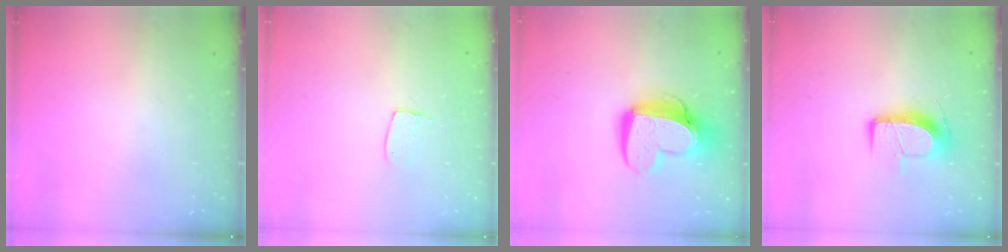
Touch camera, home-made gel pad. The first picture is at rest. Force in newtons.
{"total": 5.2, "press": 5.2, "slide": 0.3}
{"total": 15.5, "press": 15.5, "slide": 1.2}
{"total": 11.1, "press": 11.1, "slide": 0.5}